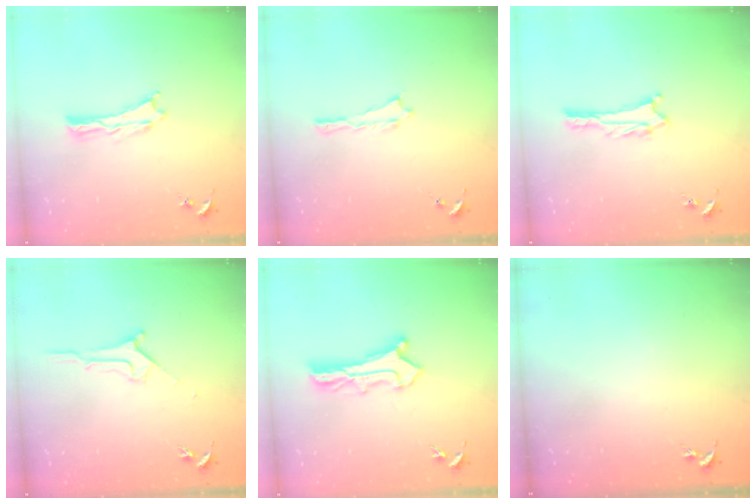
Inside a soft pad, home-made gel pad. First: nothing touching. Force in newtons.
{"total": 0.0}
{"total": 2.7, "press": 2.7, "slide": 0.2}
{"total": 1.8, "press": 1.7, "slide": 0.2}
{"total": 2.6, "press": 2.6, "slide": 0.2}
{"total": 0.0}